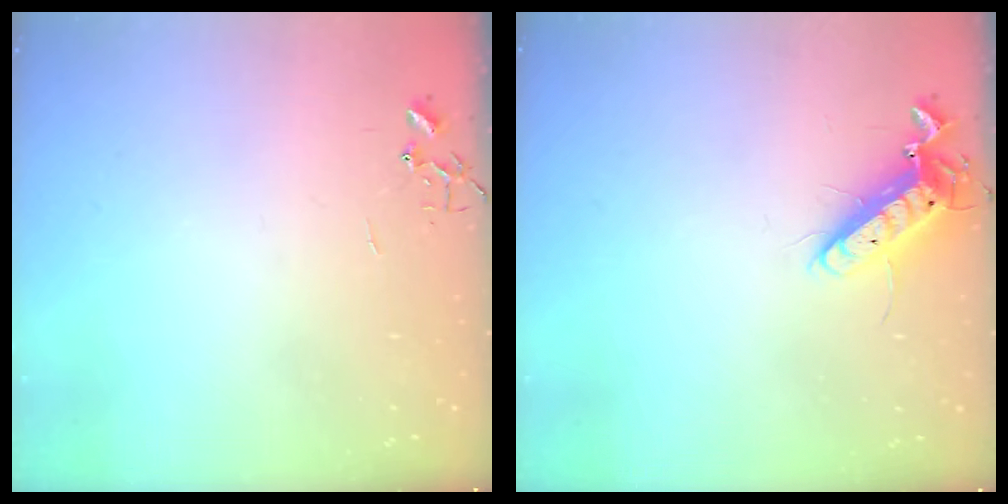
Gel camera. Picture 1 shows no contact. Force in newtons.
{"total": 12.0, "press": 11.8, "slide": 2.1}